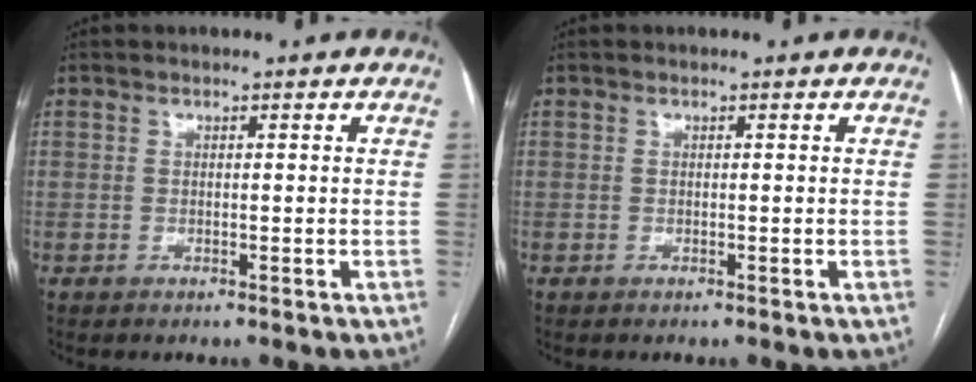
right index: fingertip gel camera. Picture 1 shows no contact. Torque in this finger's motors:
{"motor_torque": [0.00, 0.00, 0.00, 0.00]}